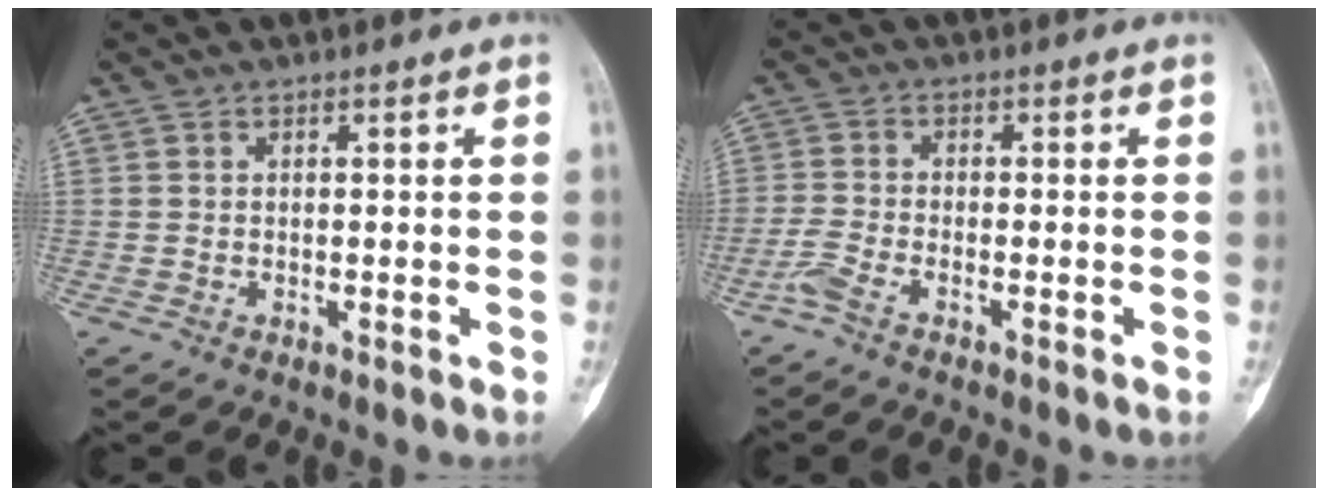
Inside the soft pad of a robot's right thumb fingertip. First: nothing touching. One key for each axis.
{"total": 3.0, "fx": -2.2, "fy": 0.7, "fz": 2.0, "tx": -0.059, "ty": 0.006, "tz": -0.054}